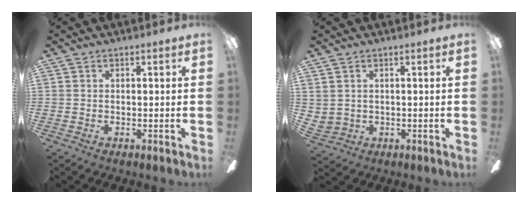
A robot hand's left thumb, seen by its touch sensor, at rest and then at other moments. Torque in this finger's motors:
{"motor_torque": [-0.87, 1.53, 0.55, 0.04, 0.32]}